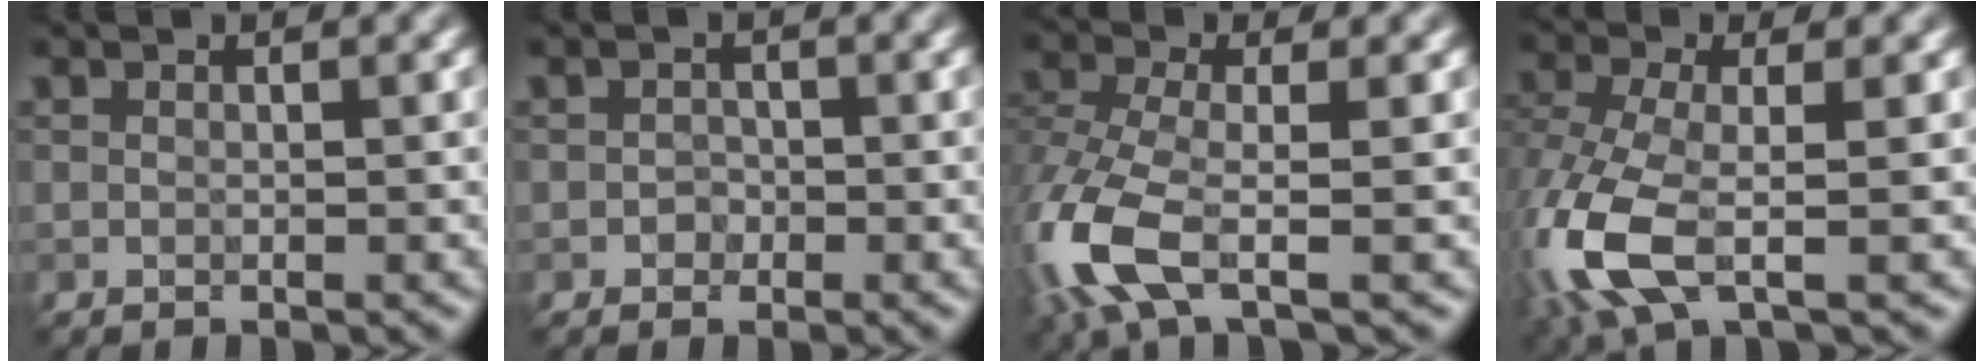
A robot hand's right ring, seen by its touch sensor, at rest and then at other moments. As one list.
[{"total": 2.5, "force": [-2.0, -0.5, -1.4], "torque": [-0.006, -0.011, 0.004]}, {"total": 6.9, "force": [-5.0, 1.4, 4.6], "torque": [-0.163, -0.027, -0.070]}, {"total": 6.9, "force": [-4.6, 1.8, 4.8], "torque": [-0.172, -0.026, -0.059]}]